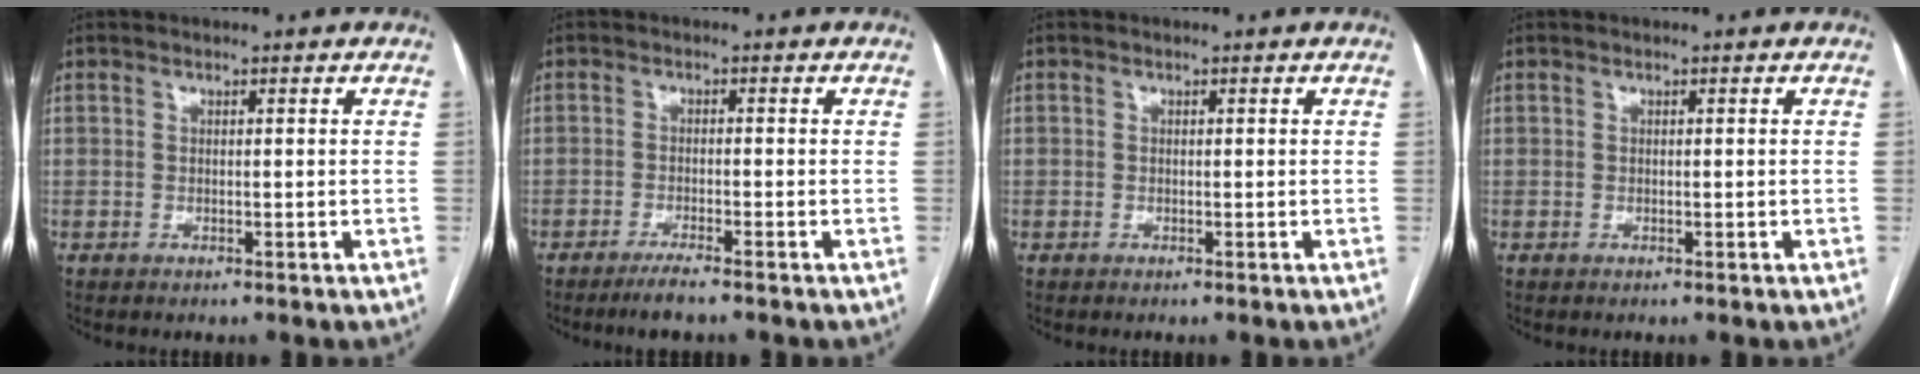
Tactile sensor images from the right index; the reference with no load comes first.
{"total": 3.2, "force": [-2.6, -0.2, 1.9], "torque": [-0.039, -0.006, -0.050]}
{"total": 0.6, "force": [-0.2, 0.6, 0.0], "torque": [0.004, 0.006, -0.007]}
{"total": 0.0}